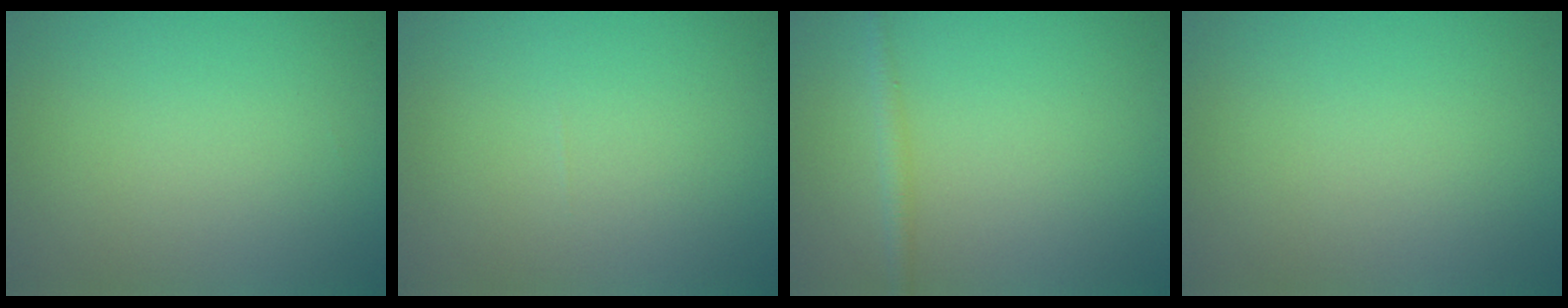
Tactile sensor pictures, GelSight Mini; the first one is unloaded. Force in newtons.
{"total": 0.0}
{"total": 1.3, "press": 1.3, "slide": 0.0}
{"total": 0.0}